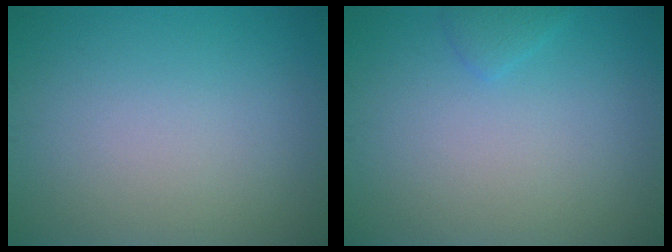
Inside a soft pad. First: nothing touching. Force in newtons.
{"total": 1.0, "press": 1.0, "slide": 0.2}